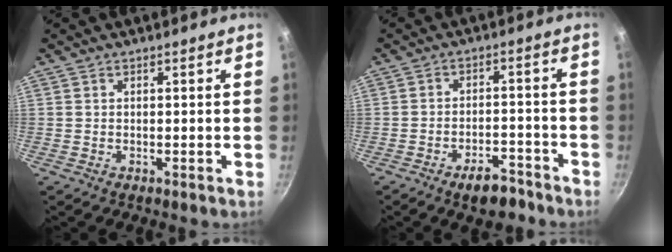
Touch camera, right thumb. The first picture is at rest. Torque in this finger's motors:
{"motor_torque": [-0.12, 0.08, -0.06, 0.00, 0.00]}